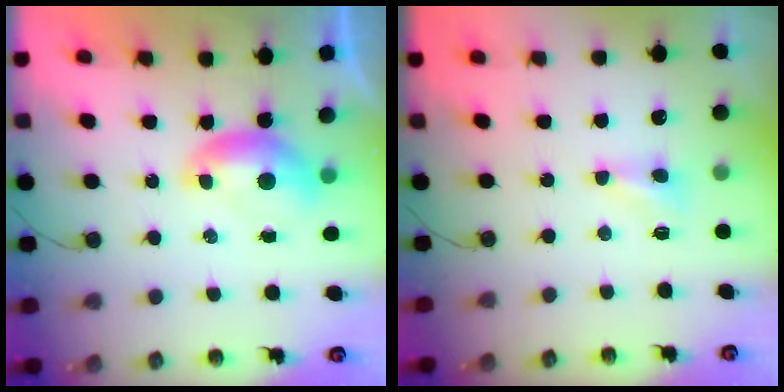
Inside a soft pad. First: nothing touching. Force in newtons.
{"total": 1.6, "press": 1.5, "slide": 0.5}